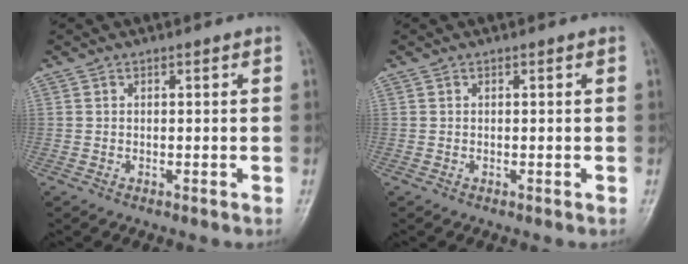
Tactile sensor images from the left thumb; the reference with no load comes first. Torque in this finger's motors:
{"motor_torque": [0.00, 0.00, -0.01, 0.01, 0.00]}